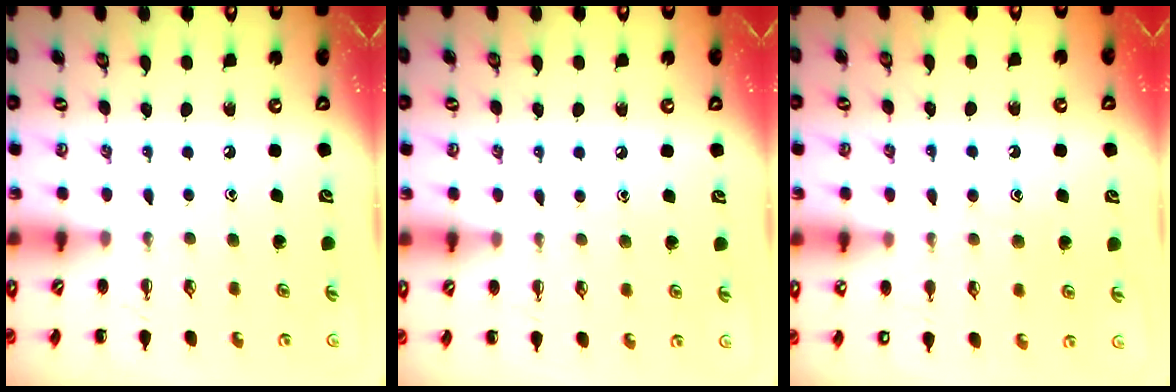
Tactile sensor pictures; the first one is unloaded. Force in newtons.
{"total": 6.2, "press": 5.9, "slide": 1.8}
{"total": 10.3, "press": 10.2, "slide": 1.3}